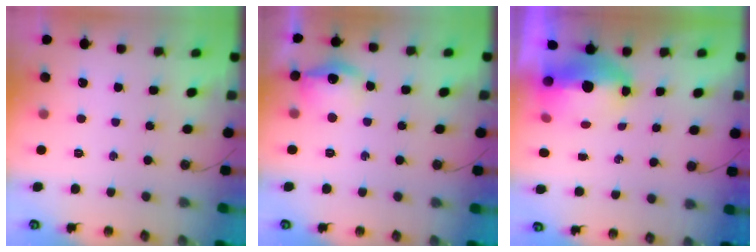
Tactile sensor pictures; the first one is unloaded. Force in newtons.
{"total": 12.8, "press": 12.8, "slide": 1.1}
{"total": 12.9, "press": 9.2, "slide": 9.1}